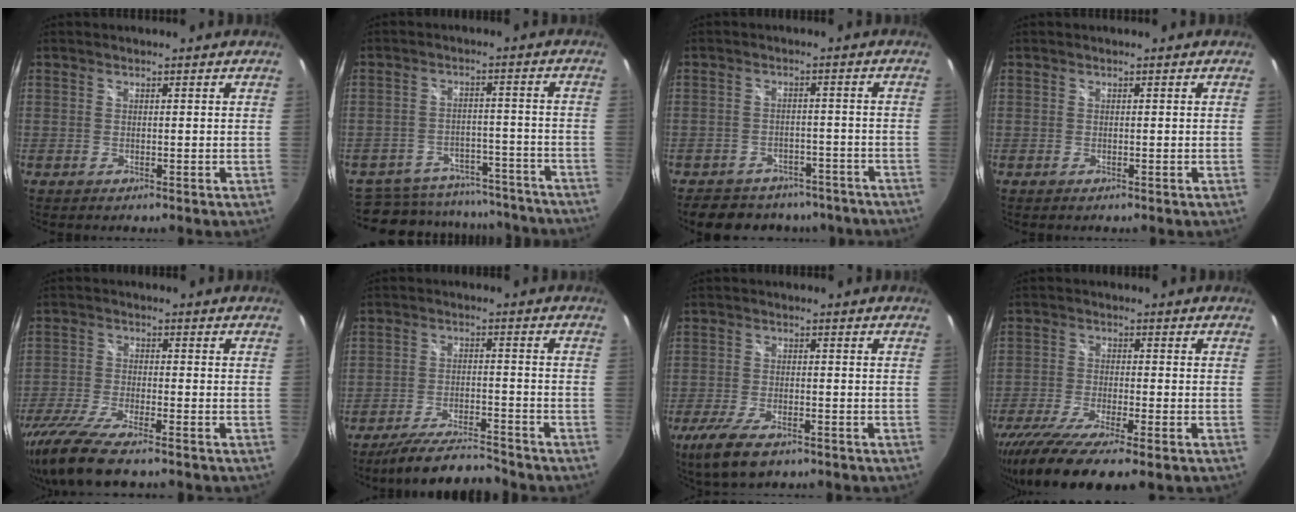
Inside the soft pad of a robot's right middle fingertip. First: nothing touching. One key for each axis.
{"total": 21.6, "fx": -17.7, "fy": 9.8, "fz": 7.5, "tx": -0.169, "ty": 0.025, "tz": -0.209}
{"total": 16.1, "fx": -13.1, "fy": 7.6, "fz": 5.6, "tx": -0.124, "ty": 0.015, "tz": -0.158}
{"total": 0.0}
{"total": 12.9, "fx": -10.0, "fy": 2.3, "fz": 7.8, "tx": -0.175, "ty": -0.048, "tz": -0.184}
{"total": 11.3, "fx": -10.3, "fy": 1.1, "fz": 4.4, "tx": -0.103, "ty": -0.006, "tz": -0.170}
{"total": 8.9, "fx": -5.9, "fy": 3.0, "fz": 5.8, "tx": -0.143, "ty": -0.029, "tz": -0.106}
{"total": 13.7, "fx": -9.9, "fy": 2.0, "fz": 9.3, "tx": -0.192, "ty": -0.053, "tz": -0.172}